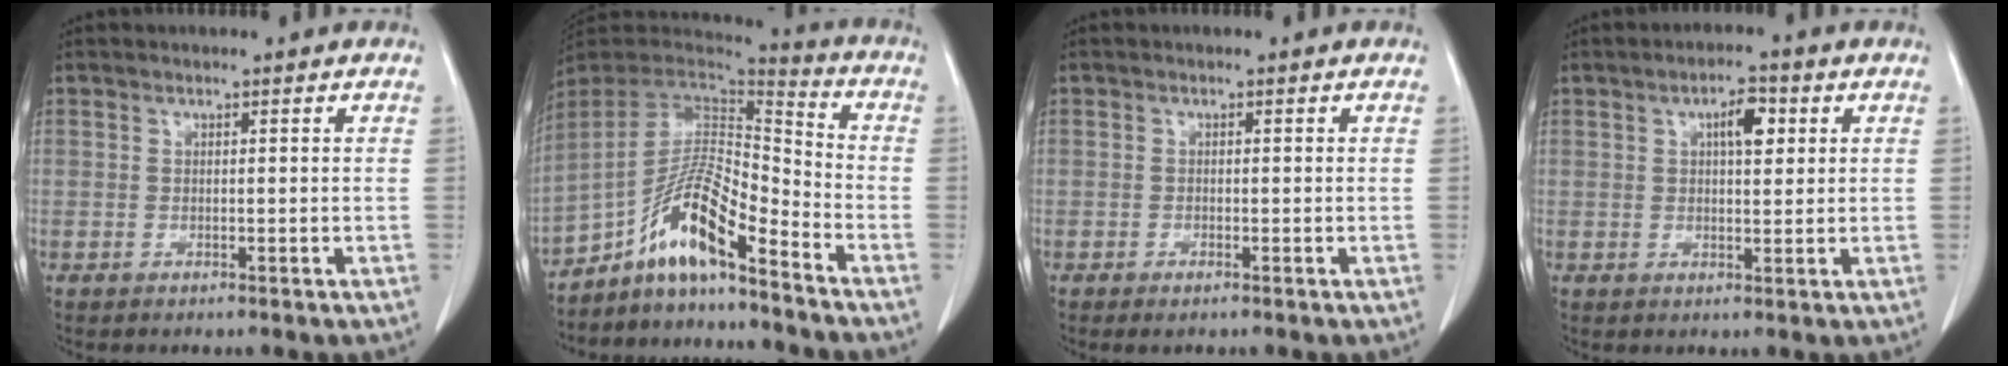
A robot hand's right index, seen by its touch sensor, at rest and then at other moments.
{"total": 12.5, "force": [-8.7, 1.7, 8.8], "torque": [-0.160, 0.017, -0.157]}
{"total": 1.2, "force": [-0.8, 0.3, 0.8], "torque": [-0.014, -0.002, -0.009]}
{"total": 4.4, "force": [1.5, 1.6, 3.8], "torque": [-0.062, 0.008, 0.022]}